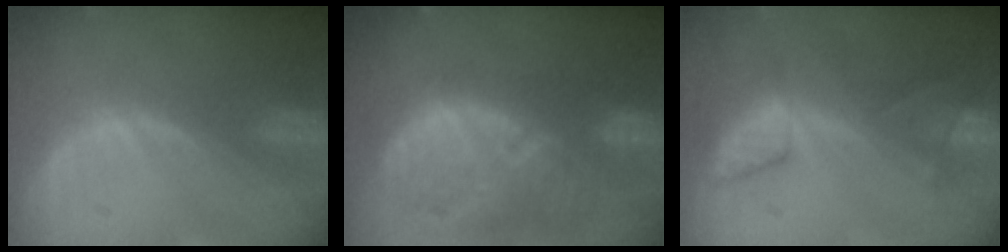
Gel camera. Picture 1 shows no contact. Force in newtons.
{"total": 12.8, "press": 11.3, "slide": 6.0}
{"total": 8.3, "press": 7.2, "slide": 4.1}